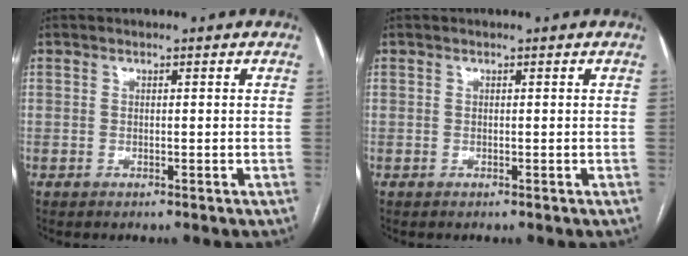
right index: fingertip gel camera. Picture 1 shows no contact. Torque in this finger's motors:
{"motor_torque": [0.00, 0.00, 0.00, 0.00]}